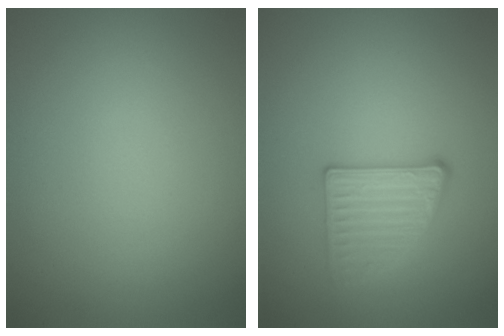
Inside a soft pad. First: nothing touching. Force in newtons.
{"total": 2.8, "press": 2.7, "slide": 0.6}